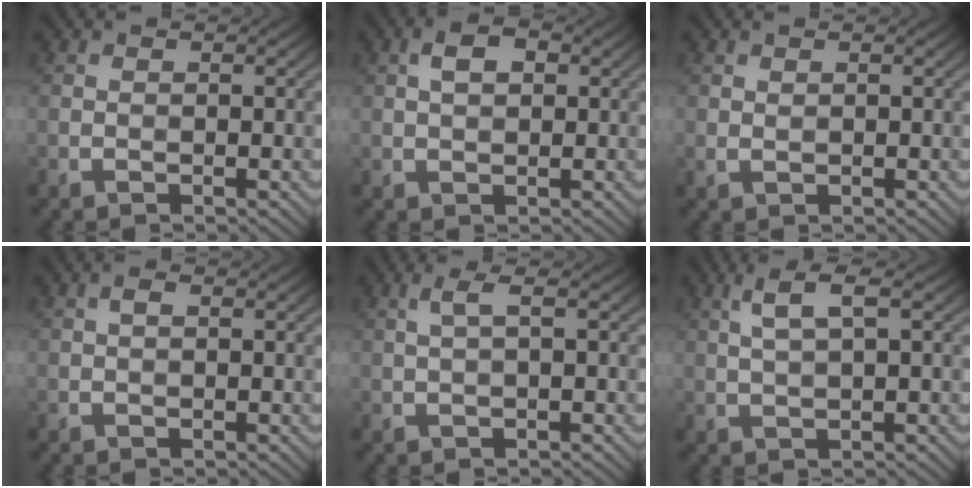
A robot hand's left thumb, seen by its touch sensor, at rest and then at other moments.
{"total": 3.0, "force": [1.1, 1.5, 2.3], "torque": [-0.045, 0.005, 0.016]}
{"total": 0.7, "force": [0.4, 0.5, 0.4], "torque": [-0.011, -0.002, 0.010]}
{"total": 0.9, "force": [0.3, 0.4, 0.7], "torque": [-0.018, 0.004, 0.003]}
{"total": 2.1, "force": [0.6, 0.4, 1.9], "torque": [-0.037, 0.011, 0.007]}
{"total": 3.6, "force": [1.5, 0.6, 3.2], "torque": [-0.073, 0.009, 0.032]}